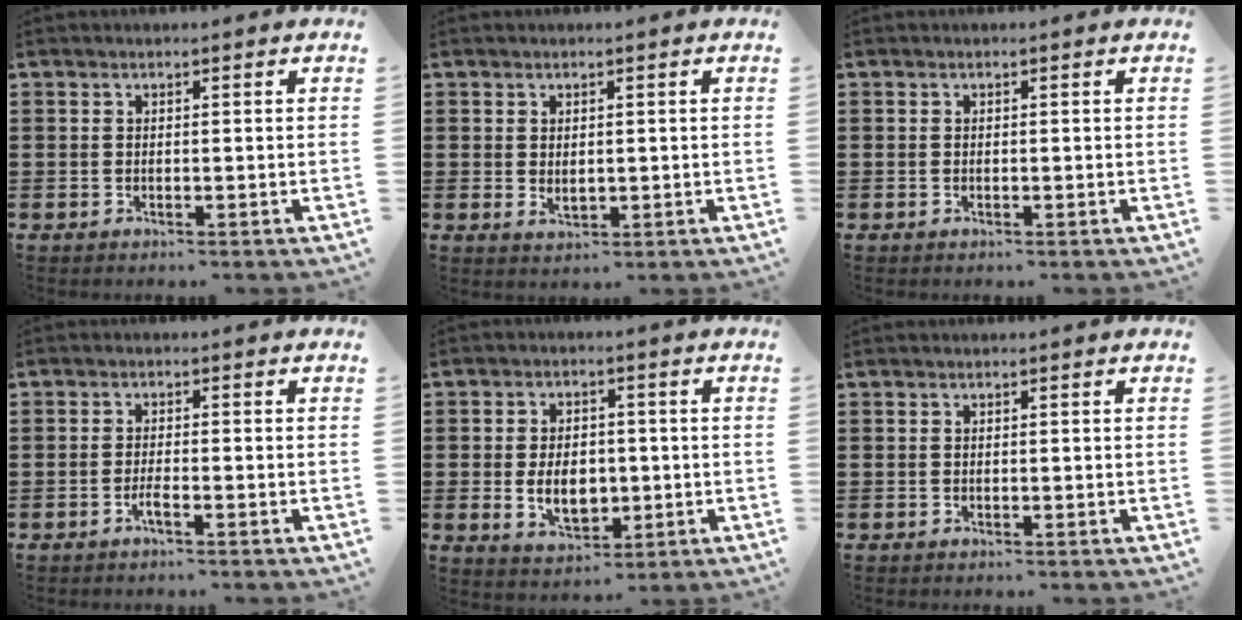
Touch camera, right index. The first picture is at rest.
{"total": 1.6, "force": [0.4, 0.9, 1.3], "torque": [-0.025, 0.002, 0.008]}
{"total": 0.0}
{"total": 1.9, "force": [-1.1, 0.2, 1.5], "torque": [-0.034, -0.005, -0.022]}
{"total": 6.3, "force": [-0.7, 4.3, 4.6], "torque": [-0.080, 0.001, -0.017]}
{"total": 0.0}